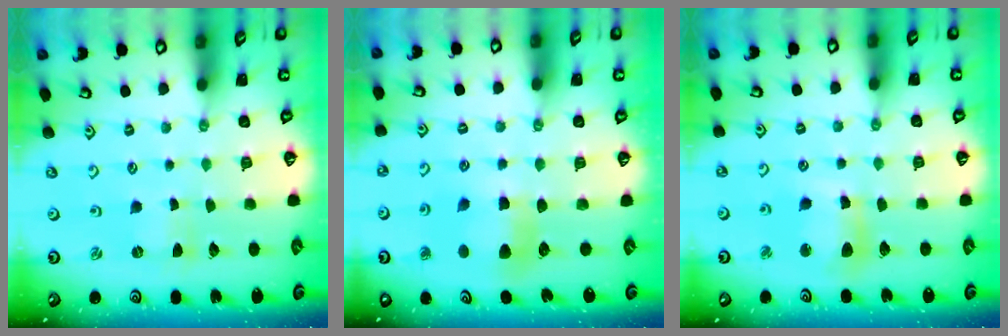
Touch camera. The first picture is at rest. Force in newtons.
{"total": 5.6, "press": 5.6, "slide": 0.5}
{"total": 9.9, "press": 9.9, "slide": 1.1}